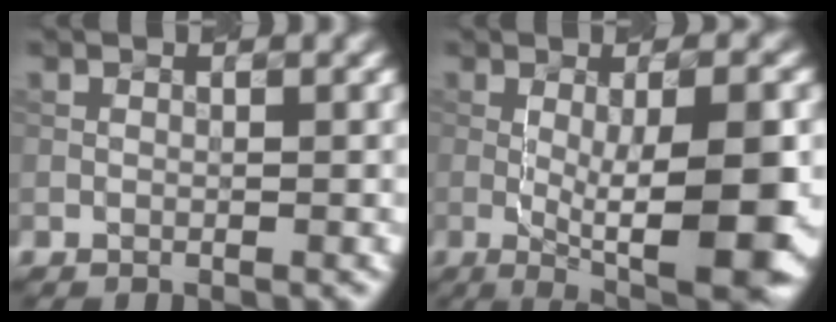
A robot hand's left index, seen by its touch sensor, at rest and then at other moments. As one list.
[{"total": 9.9, "force": [-1.3, 2.4, 9.5], "torque": [-0.136, -0.016, -0.012]}]